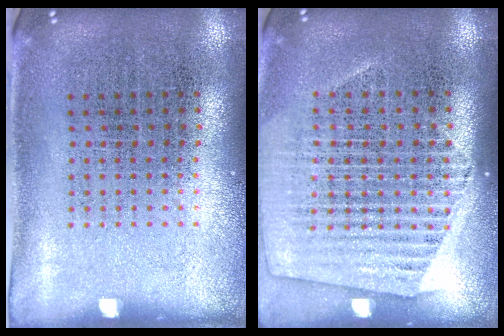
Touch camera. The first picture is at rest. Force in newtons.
{"total": 1.4, "press": 1.3, "slide": 0.5}